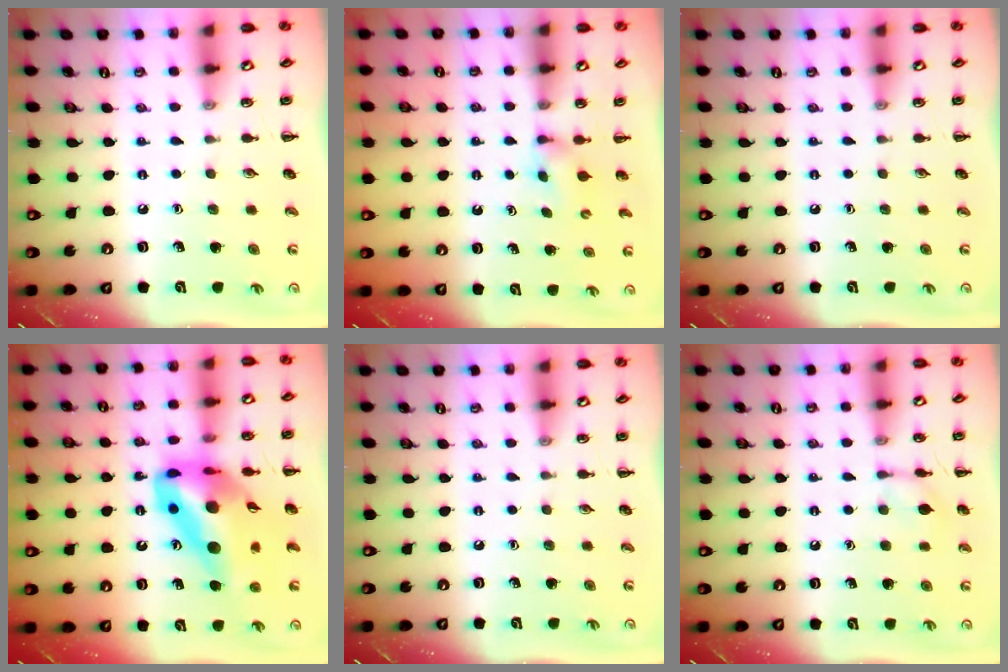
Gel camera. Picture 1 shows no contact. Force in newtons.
{"total": 2.3, "press": 2.1, "slide": 1.0}
{"total": 0.0}
{"total": 18.9, "press": 18.0, "slide": 5.8}
{"total": 0.0}
{"total": 7.7, "press": 7.6, "slide": 0.4}